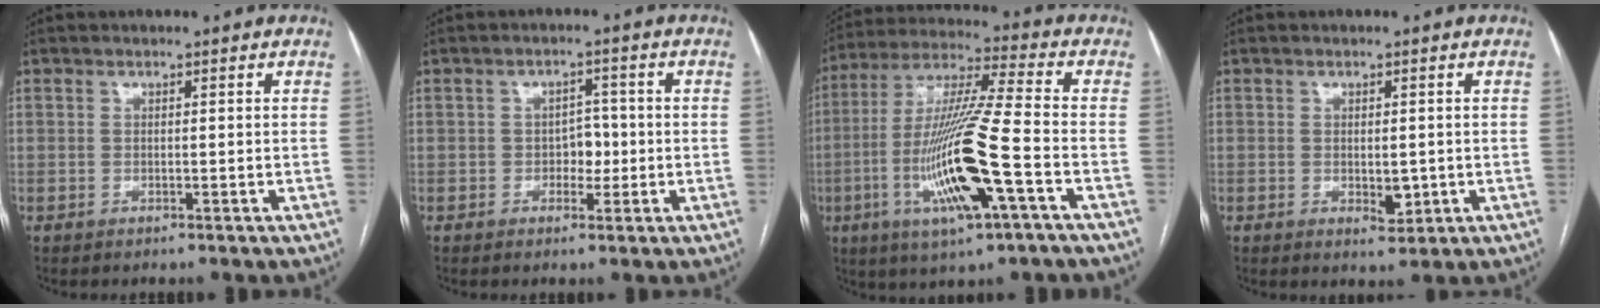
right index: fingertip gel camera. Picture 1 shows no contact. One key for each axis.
{"total": 3.4, "fx": -0.6, "fy": 2.3, "fz": 2.4, "tx": -0.028, "ty": 0.010, "tz": -0.008}
{"total": 17.7, "fx": -5.3, "fy": 0.8, "fz": 16.9, "tx": -0.342, "ty": -0.013, "tz": -0.097}
{"total": 2.9, "fx": -0.4, "fy": 1.5, "fz": 2.5, "tx": -0.036, "ty": -0.005, "tz": 0.001}